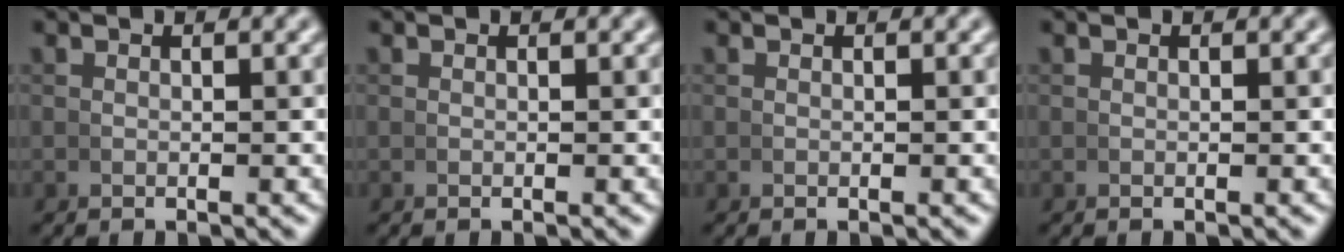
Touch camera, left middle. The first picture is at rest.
{"total": 0.0}
{"total": 0.0}
{"total": 0.0}